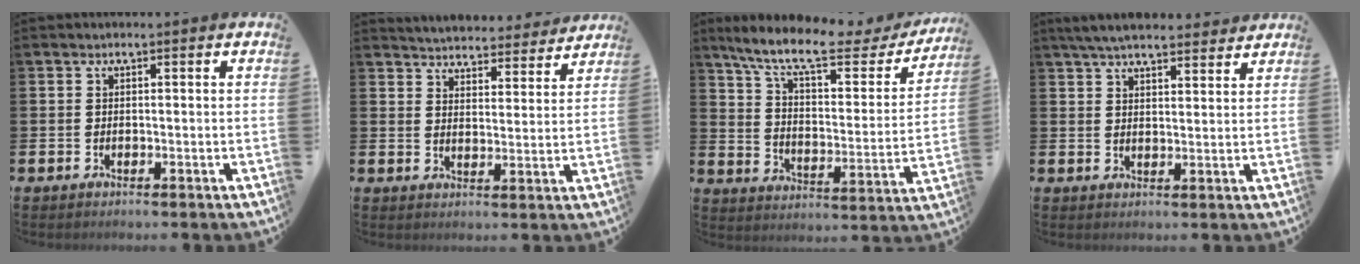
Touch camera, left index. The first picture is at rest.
{"total": 4.9, "force": [4.9, 0.7, -0.2], "torque": [-0.007, -0.041, 0.084]}
{"total": 11.1, "force": [9.1, 2.7, 5.7], "torque": [-0.143, -0.050, 0.152]}
{"total": 5.5, "force": [5.2, 1.0, 1.5], "torque": [-0.043, -0.015, 0.096]}